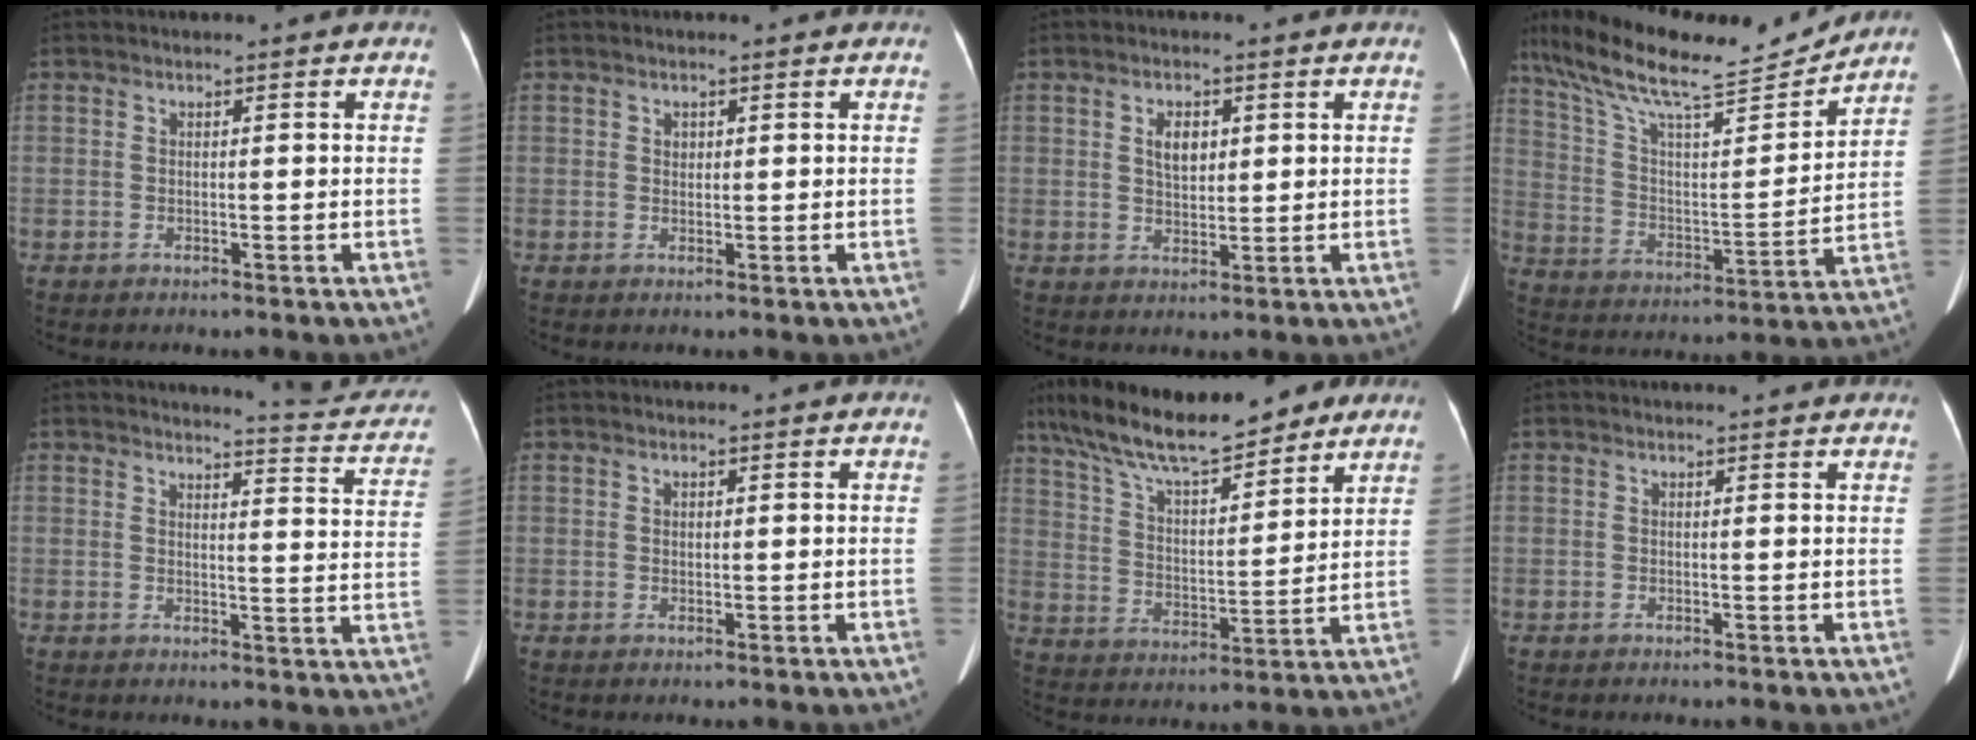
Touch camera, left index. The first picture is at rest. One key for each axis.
{"total": 0.8, "fx": 0.2, "fy": 0.7, "fz": 0.3, "tx": -0.005, "ty": -0.002, "tz": 0.004}
{"total": 3.5, "fx": 1.0, "fy": 2.1, "fz": 2.6, "tx": -0.051, "ty": 0.004, "tz": 0.022}
{"total": 20.0, "fx": 17.2, "fy": 3.1, "fz": 9.6, "tx": -0.185, "ty": 0.008, "tz": 0.288}
{"total": 10.7, "fx": 10.5, "fy": 0.5, "fz": 2.1, "tx": -0.011, "ty": -0.059, "tz": 0.095}
{"total": 0.6, "fx": 0.0, "fy": 0.5, "fz": 0.4, "tx": -0.010, "ty": -0.002, "tz": 0.003}
{"total": 19.6, "fx": 15.6, "fy": 4.9, "fz": 10.8, "tx": -0.194, "ty": 0.030, "tz": 0.260}
{"total": 1.9, "fx": 1.9, "fy": 0.0, "fz": 0.4, "tx": -0.010, "ty": 0.009, "tz": 0.021}